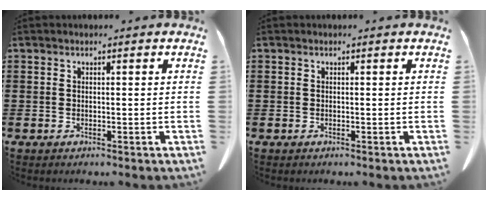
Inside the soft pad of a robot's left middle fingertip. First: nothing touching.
{"total": 0.0}